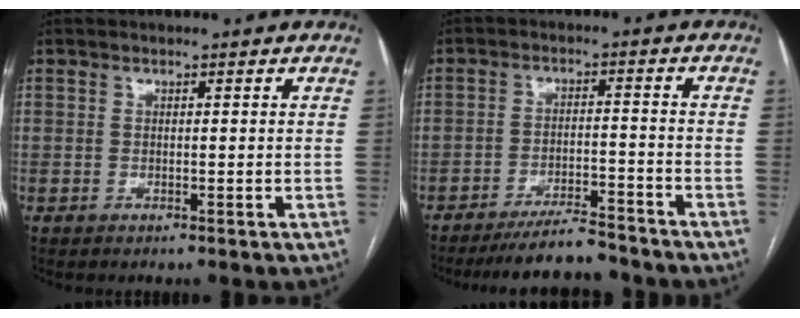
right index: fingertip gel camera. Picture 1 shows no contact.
{"total": 8.6, "force": [-8.1, 0.9, 2.9], "torque": [-0.040, -0.004, -0.131]}